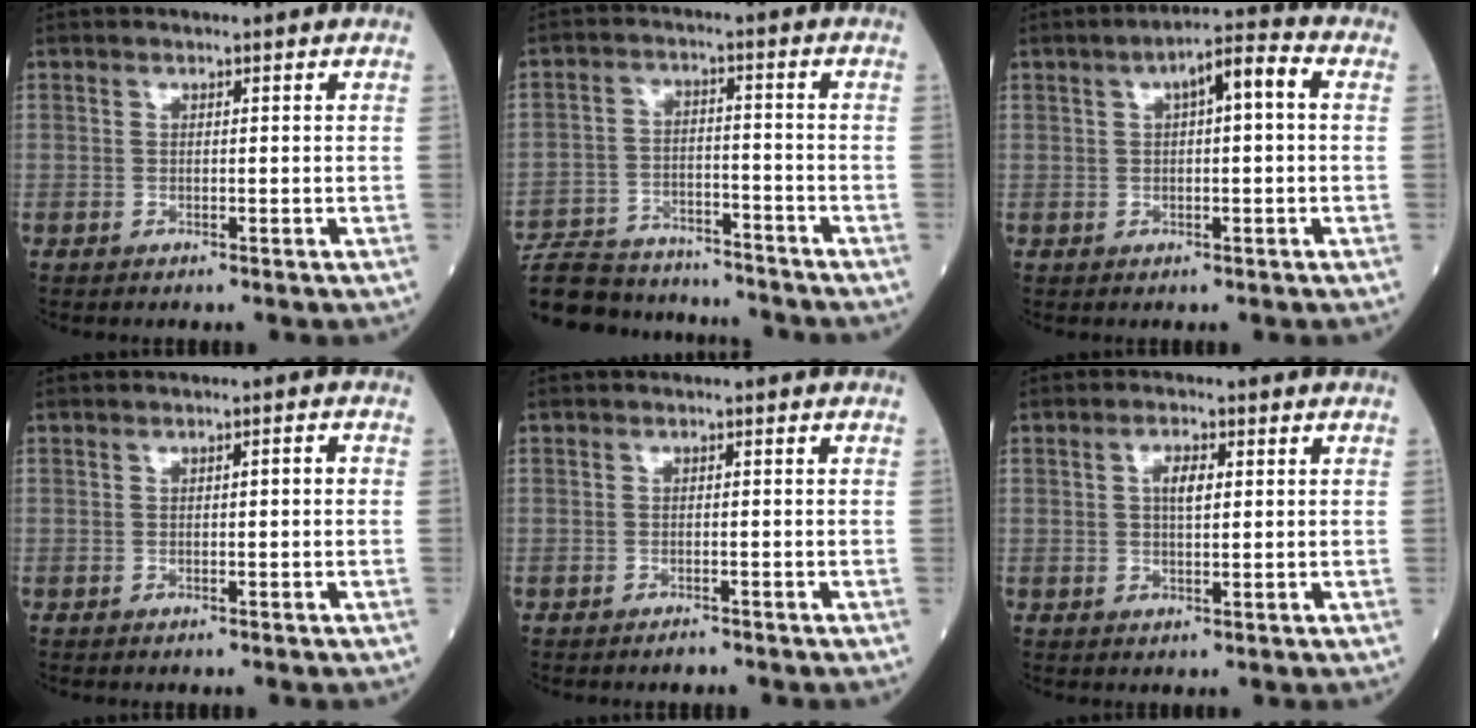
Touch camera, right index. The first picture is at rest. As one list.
[{"total": 18.5, "force": [-16.6, 5.7, 5.9], "torque": [-0.151, 0.006, -0.252]}, {"total": 7.2, "force": [2.0, 2.0, 6.6], "torque": [-0.116, 0.034, 0.031]}, {"total": 1.8, "force": [0.1, 0.7, 1.7], "torque": [-0.041, 0.013, 0.004]}, {"total": 1.5, "force": [-1.1, 0.7, 0.6], "torque": [-0.022, -0.002, -0.015]}, {"total": 3.6, "force": [0.8, 1.6, 3.2], "torque": [-0.069, 0.007, 0.017]}]